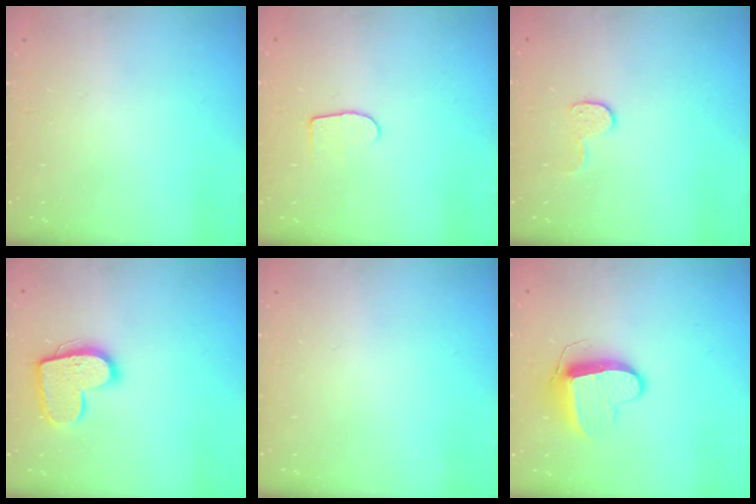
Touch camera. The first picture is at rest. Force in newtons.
{"total": 5.8, "press": 5.8, "slide": 0.5}
{"total": 6.1, "press": 6.1, "slide": 0.2}
{"total": 14.5, "press": 14.5, "slide": 0.9}
{"total": 0.0}
{"total": 10.1, "press": 10.1, "slide": 0.3}